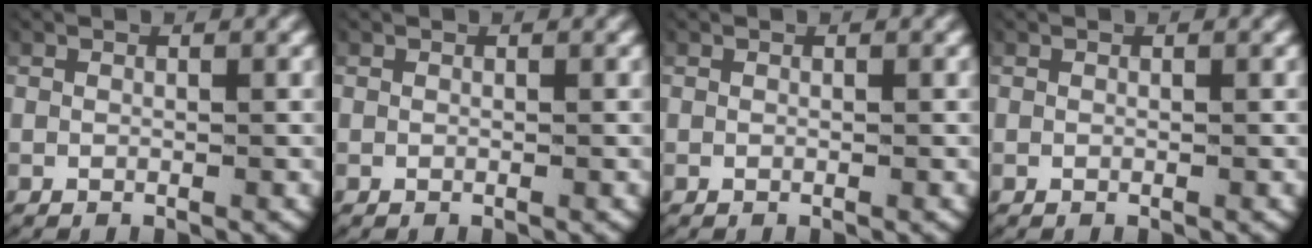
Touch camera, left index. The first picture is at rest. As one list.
[{"total": 0.0}, {"total": 0.0}, {"total": 0.0}]